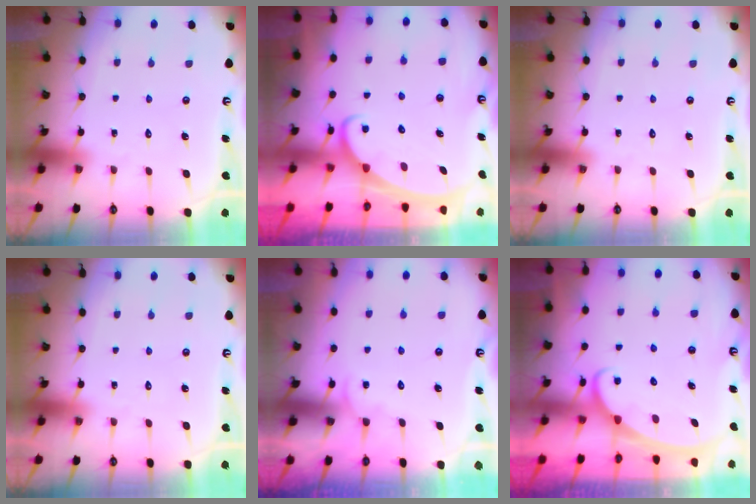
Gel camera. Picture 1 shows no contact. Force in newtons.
{"total": 2.7, "press": 2.7, "slide": 0.4}
{"total": 0.0}
{"total": 0.0}
{"total": 3.2, "press": 3.1, "slide": 0.4}
{"total": 2.4, "press": 2.4, "slide": 0.4}